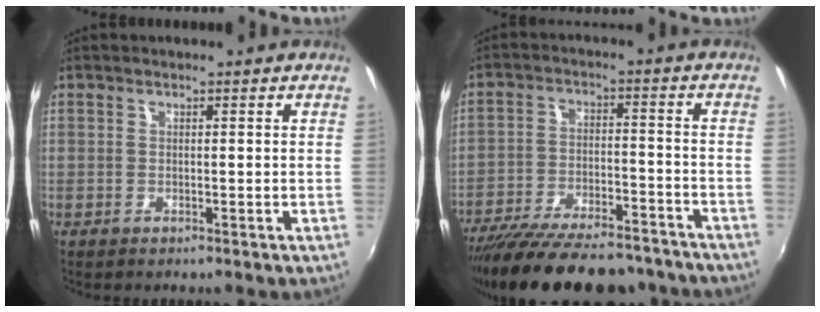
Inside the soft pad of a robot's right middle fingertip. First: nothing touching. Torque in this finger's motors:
{"motor_torque": [1.06, -1.08, 0.65, 0.20]}